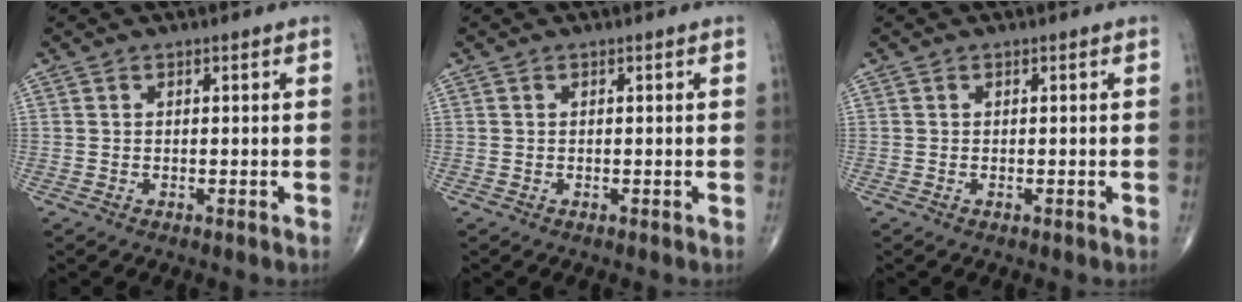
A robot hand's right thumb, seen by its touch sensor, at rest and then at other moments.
{"total": 0.0}
{"total": 0.0}